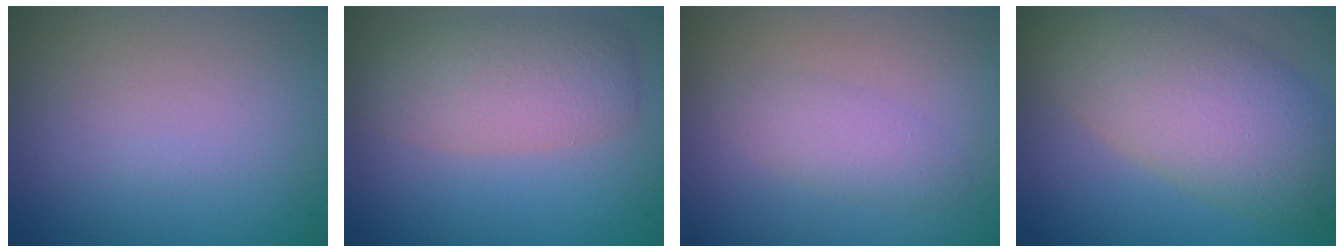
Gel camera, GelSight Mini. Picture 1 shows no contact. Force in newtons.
{"total": 4.8, "press": 4.8, "slide": 0.2}
{"total": 2.1, "press": 2.1, "slide": 0.1}
{"total": 9.1, "press": 9.1, "slide": 0.3}